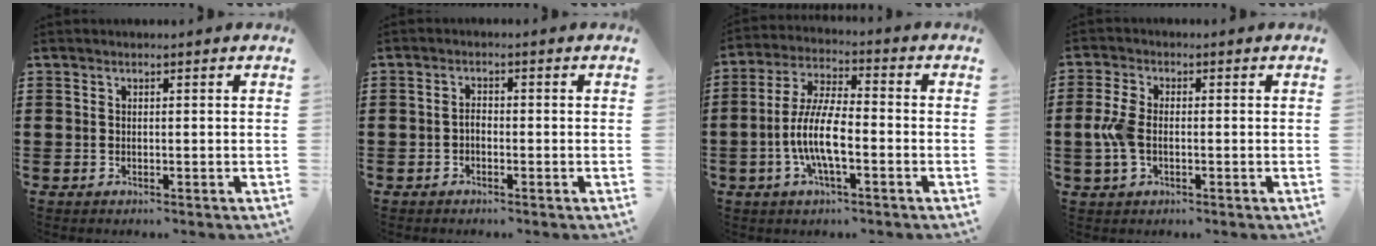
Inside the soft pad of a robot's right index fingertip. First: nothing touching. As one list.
[{"total": 1.4, "force": [-0.7, 0.8, 1.0], "torque": [-0.022, 0.001, -0.013]}, {"total": 8.8, "force": [-2.4, 2.7, 8.1], "torque": [-0.182, -0.010, -0.053]}, {"total": 4.7, "force": [-0.5, 2.6, 3.9], "torque": [-0.102, -0.004, -0.017]}]